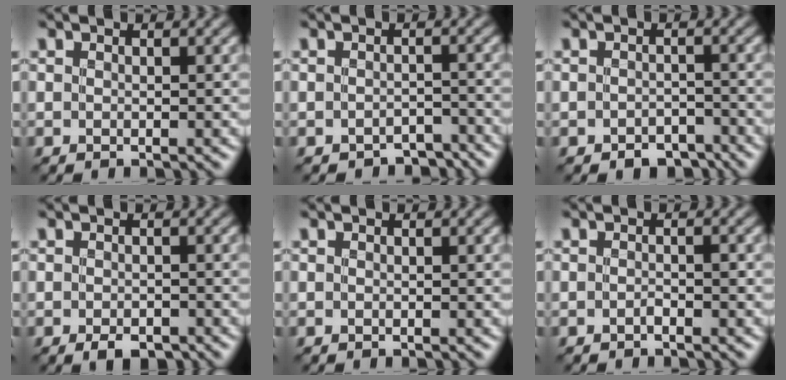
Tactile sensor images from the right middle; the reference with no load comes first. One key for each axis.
{"total": 2.3, "fx": -2.0, "fy": 0.9, "fz": 0.5, "tx": 0.000, "ty": 0.003, "tz": -0.026}
{"total": 2.1, "fx": -1.6, "fy": 1.2, "fz": 0.8, "tx": -0.009, "ty": 0.001, "tz": -0.025}
{"total": 2.0, "fx": -1.3, "fy": 0.9, "fz": 1.2, "tx": -0.019, "ty": -0.005, "tz": -0.021}
{"total": 0.0}
{"total": 0.7, "fx": -0.4, "fy": 0.1, "fz": 0.5, "tx": -0.009, "ty": 0.003, "tz": -0.008}